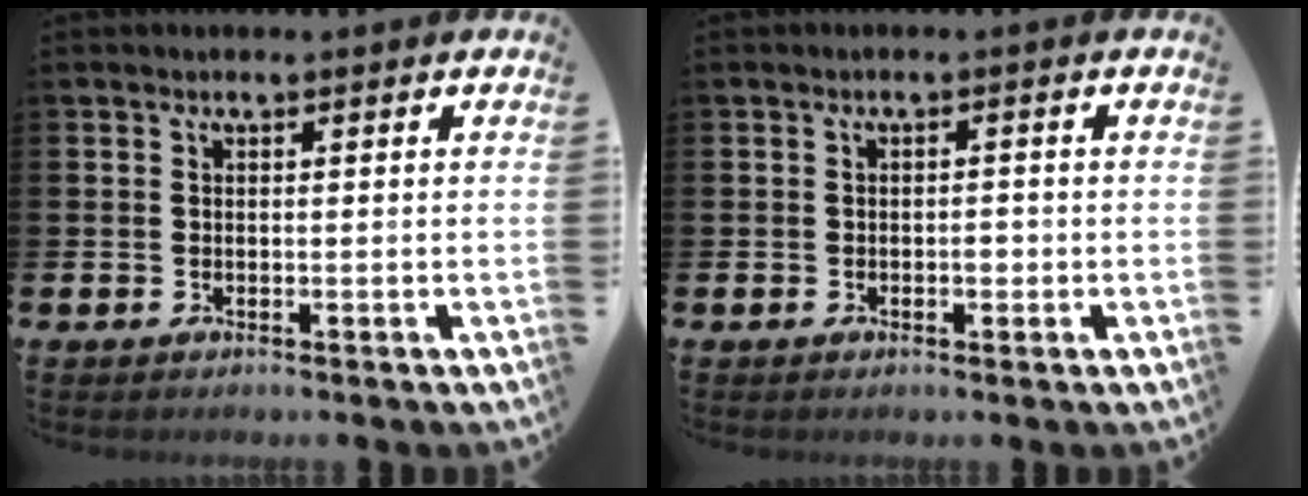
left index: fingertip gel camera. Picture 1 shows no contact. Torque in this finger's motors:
{"motor_torque": [0.00, 0.13, 0.06, 0.00]}